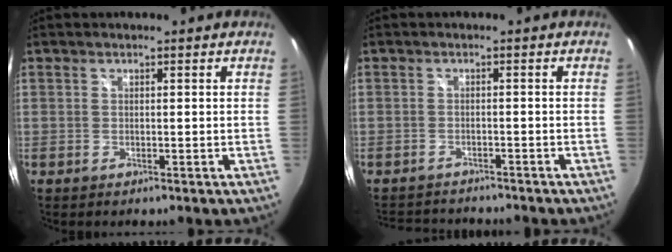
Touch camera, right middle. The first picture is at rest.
{"total": 6.6, "force": [-6.2, 1.7, 1.6], "torque": [-0.045, 0.001, -0.092]}